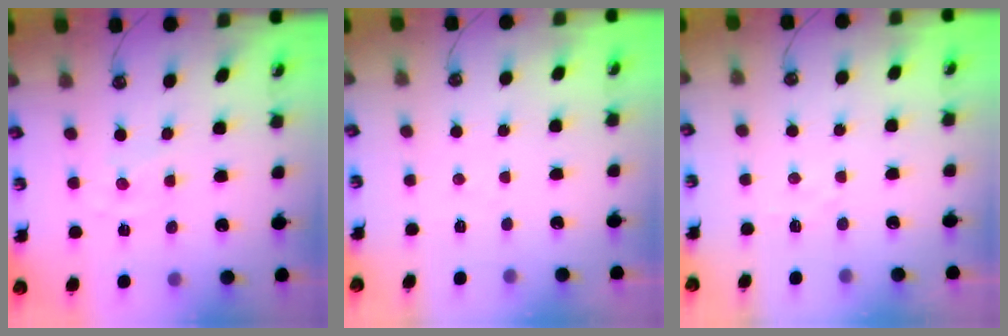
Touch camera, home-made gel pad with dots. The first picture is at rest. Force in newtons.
{"total": 2.8, "press": 2.8, "slide": 0.4}
{"total": 4.6, "press": 4.5, "slide": 0.6}